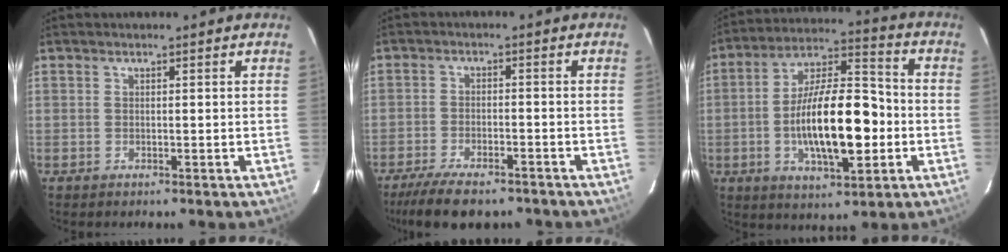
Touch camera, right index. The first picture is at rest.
{"total": 11.7, "force": [-9.4, 3.7, 5.9], "torque": [-0.133, -0.022, -0.154]}
{"total": 17.9, "force": [-3.3, 6.7, 16.3], "torque": [-0.292, 0.012, -0.055]}